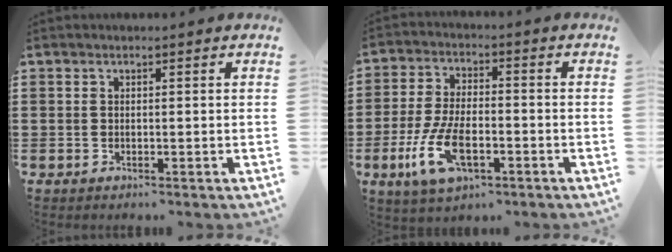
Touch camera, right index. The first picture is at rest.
{"total": 9.3, "force": [-3.6, 4.2, 7.5], "torque": [-0.176, -0.010, -0.070]}